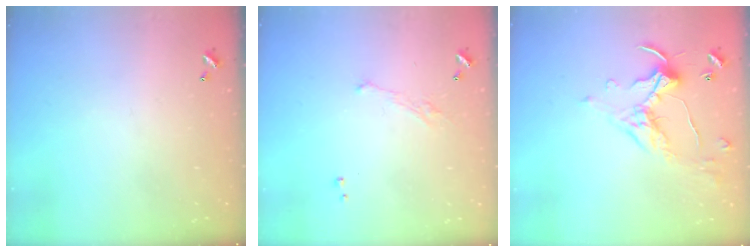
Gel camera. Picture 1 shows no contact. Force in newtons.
{"total": 1.9, "press": 1.7, "slide": 0.8}
{"total": 1.1, "press": 1.1, "slide": 0.1}